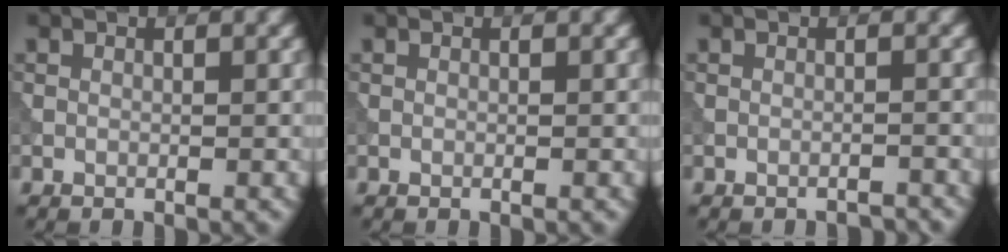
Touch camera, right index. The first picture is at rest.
{"total": 0.0}
{"total": 1.3, "force": [-1.2, 0.1, 0.2], "torque": [0.004, 0.003, -0.021]}